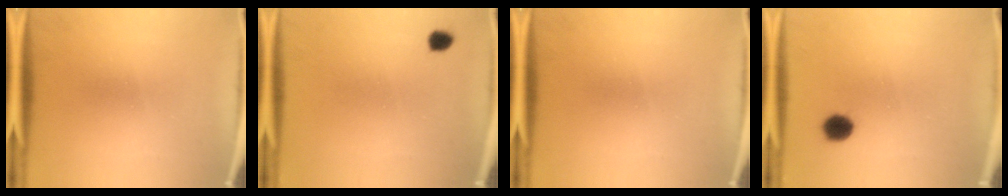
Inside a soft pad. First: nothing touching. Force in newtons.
{"total": 1.9}
{"total": 0.0}
{"total": 4.5}